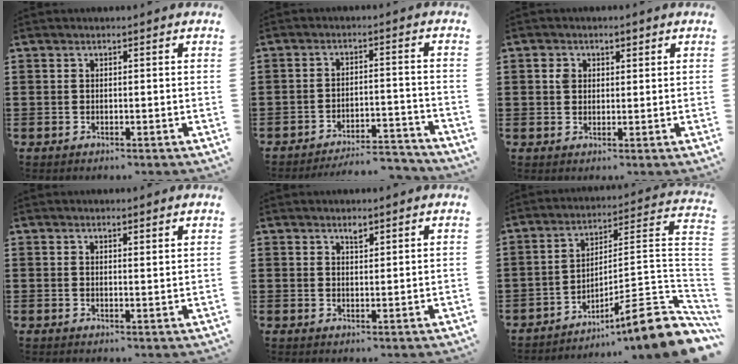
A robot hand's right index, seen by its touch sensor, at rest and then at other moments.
{"total": 5.0, "force": [-4.7, 0.4, 1.4], "torque": [-0.025, 0.000, -0.094]}
{"total": 2.2, "force": [0.8, 1.9, 1.0], "torque": [-0.027, 0.011, 0.012]}
{"total": 1.2, "force": [1.1, 0.0, 0.3], "torque": [-0.007, 0.000, 0.021]}
{"total": 1.4, "force": [1.1, 0.5, 0.7], "torque": [-0.008, -0.001, 0.019]}
{"total": 9.2, "force": [-6.1, 0.2, 6.9], "torque": [-0.090, -0.017, -0.123]}